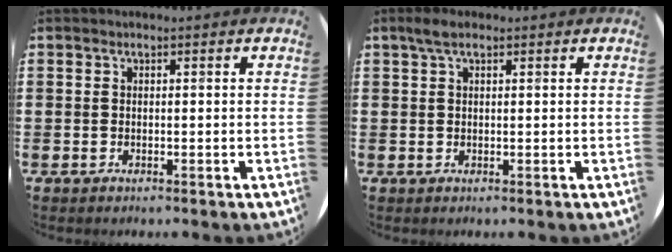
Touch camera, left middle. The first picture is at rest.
{"total": 2.1, "force": [1.3, 0.8, 1.5], "torque": [-0.031, 0.007, 0.022]}